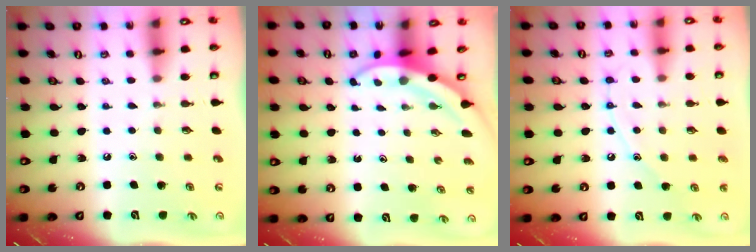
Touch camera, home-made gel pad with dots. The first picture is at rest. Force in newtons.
{"total": 4.8, "press": 4.7, "slide": 0.2}
{"total": 9.7, "press": 9.7, "slide": 0.8}